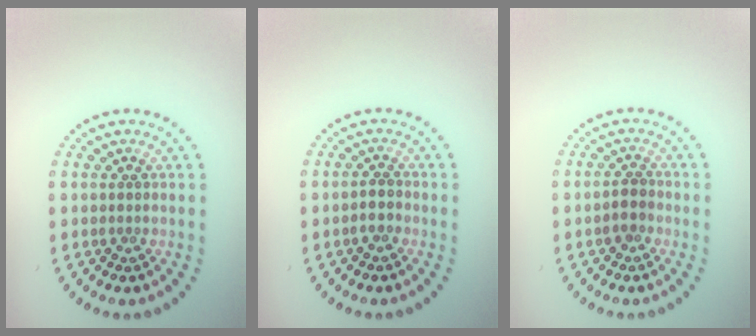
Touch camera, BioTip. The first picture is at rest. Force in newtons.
{"total": 1.2, "press": 1.1, "slide": 0.6}
{"total": 1.3, "press": 1.1, "slide": 0.7}